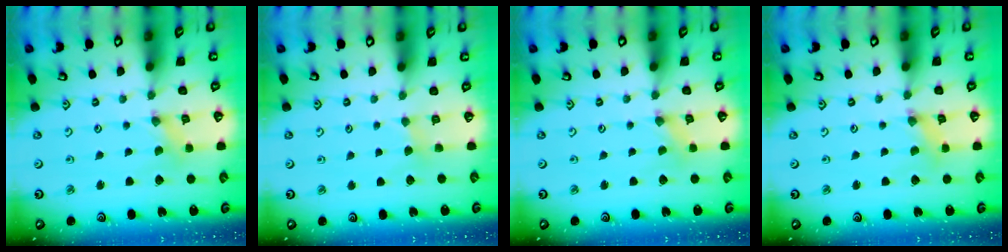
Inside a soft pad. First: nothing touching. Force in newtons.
{"total": 2.5, "press": 2.4, "slide": 0.4}
{"total": 0.0}
{"total": 1.8, "press": 1.8, "slide": 0.2}